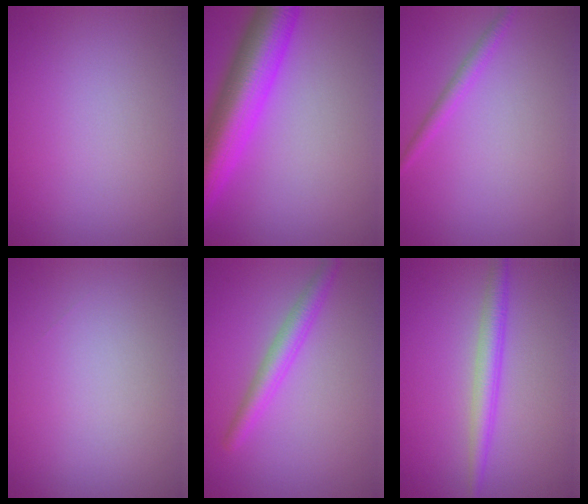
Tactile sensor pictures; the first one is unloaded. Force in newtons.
{"total": 8.8, "press": 8.8, "slide": 0.3}
{"total": 1.5, "press": 1.5, "slide": 0.1}
{"total": 0.0}
{"total": 2.7, "press": 2.7, "slide": 0.1}
{"total": 2.7, "press": 2.7, "slide": 0.1}